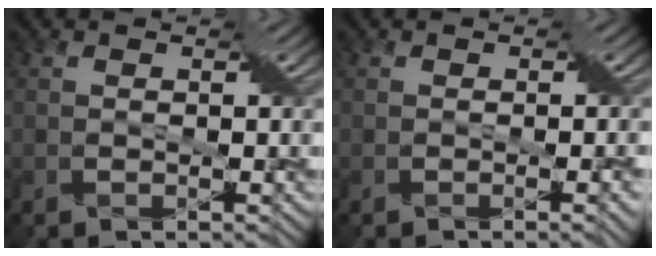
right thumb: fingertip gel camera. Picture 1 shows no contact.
{"total": 2.3, "force": [-0.6, 0.8, 2.1], "torque": [-0.020, -0.003, -0.007]}